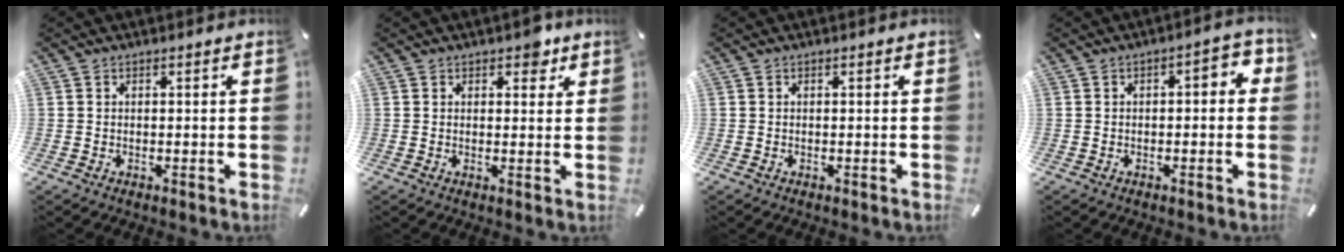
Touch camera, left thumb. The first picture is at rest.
{"total": 3.5, "force": [2.2, 2.0, 1.8], "torque": [-0.009, -0.003, 0.032]}
{"total": 0.0}
{"total": 4.0, "force": [-1.2, 1.9, 3.3], "torque": [-0.048, 0.016, -0.027]}